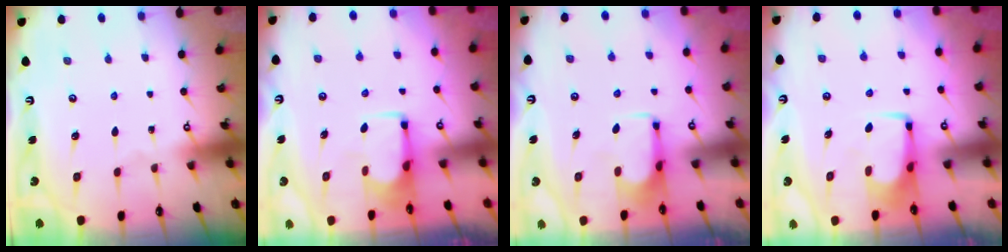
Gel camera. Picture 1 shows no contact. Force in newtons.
{"total": 1.8, "press": 1.7, "slide": 0.5}
{"total": 2.1, "press": 1.9, "slide": 0.8}
{"total": 0.0}